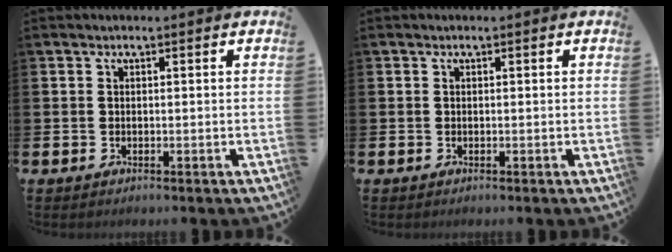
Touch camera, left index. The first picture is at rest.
{"total": 0.0}